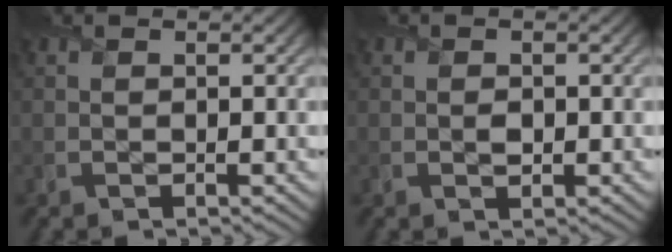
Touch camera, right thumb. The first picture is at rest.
{"total": 0.9, "force": [-0.1, 0.7, 0.5], "torque": [-0.004, -0.005, -0.001]}